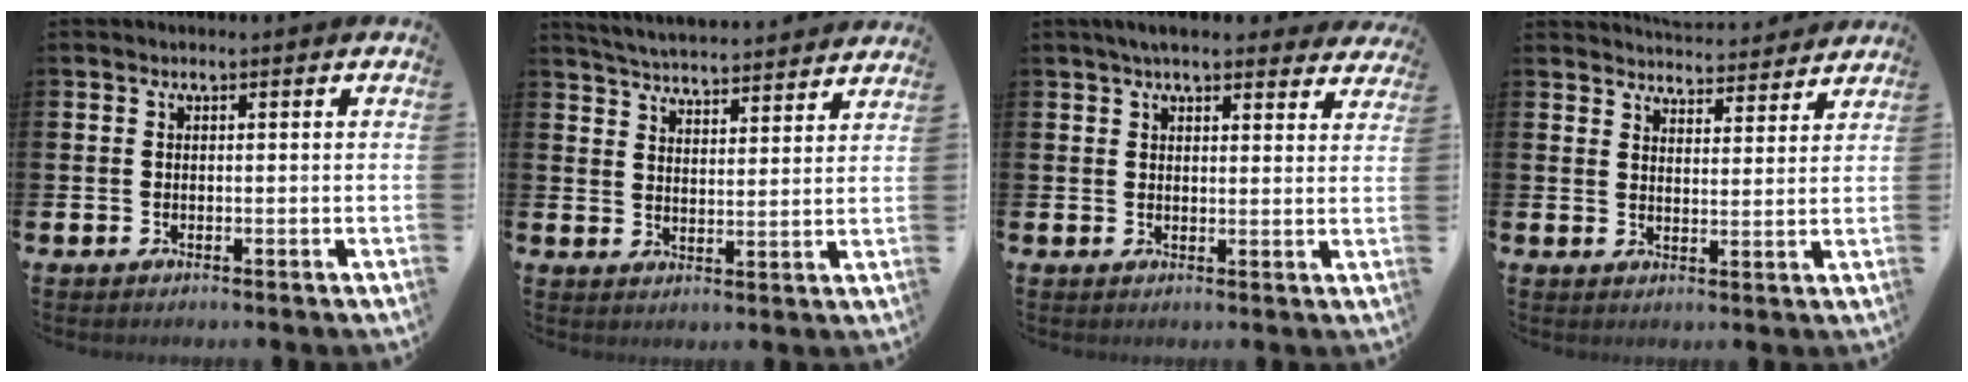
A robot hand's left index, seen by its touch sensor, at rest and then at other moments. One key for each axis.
{"total": 5.3, "fx": 5.3, "fy": 0.2, "fz": 0.2, "tx": -0.018, "ty": -0.043, "tz": 0.091}
{"total": 4.9, "fx": 4.4, "fy": 1.2, "fz": 1.8, "tx": -0.032, "ty": -0.015, "tz": 0.078}
{"total": 4.7, "fx": 4.7, "fy": 0.5, "fz": -0.1, "tx": 0.000, "ty": -0.038, "tz": 0.080}